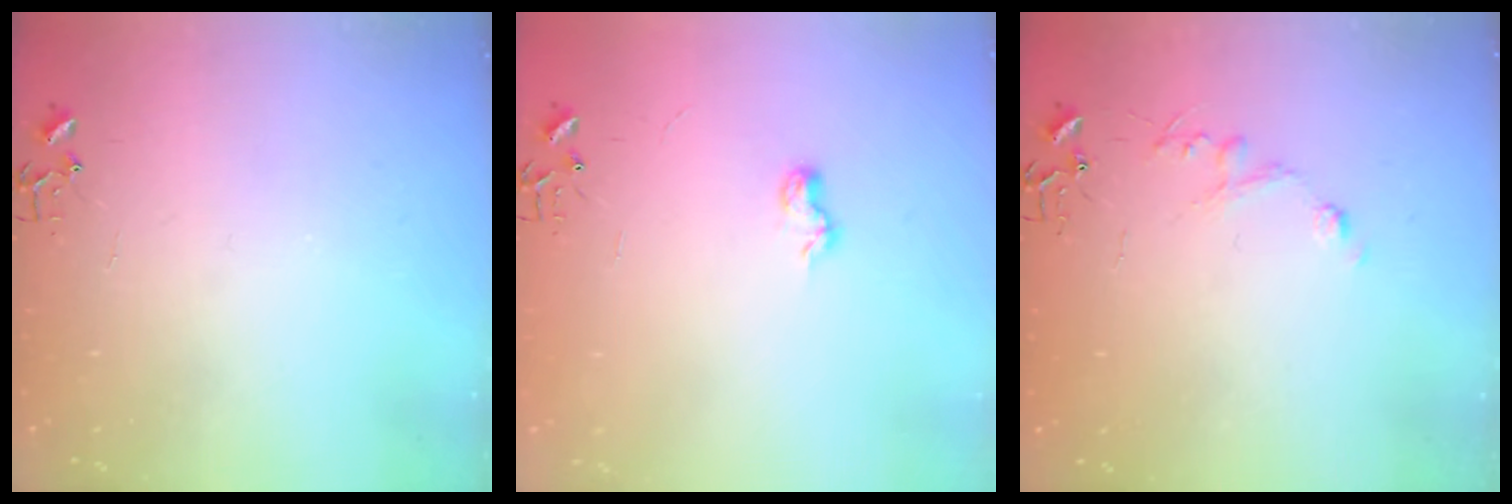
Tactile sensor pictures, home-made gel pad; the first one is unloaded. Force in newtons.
{"total": 6.3, "press": 6.3, "slide": 0.8}
{"total": 5.5, "press": 5.5, "slide": 0.6}